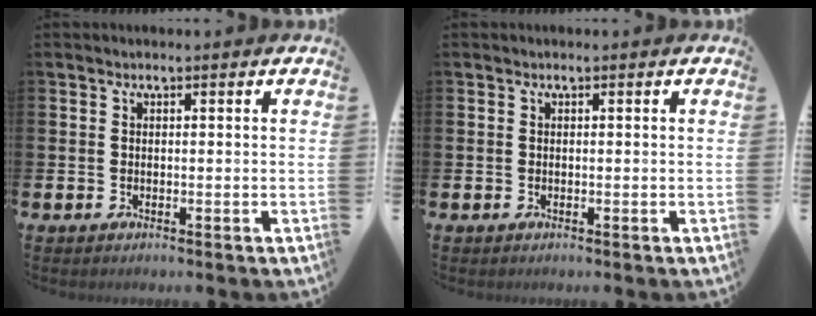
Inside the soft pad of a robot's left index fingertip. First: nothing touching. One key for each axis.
{"total": 0.0}